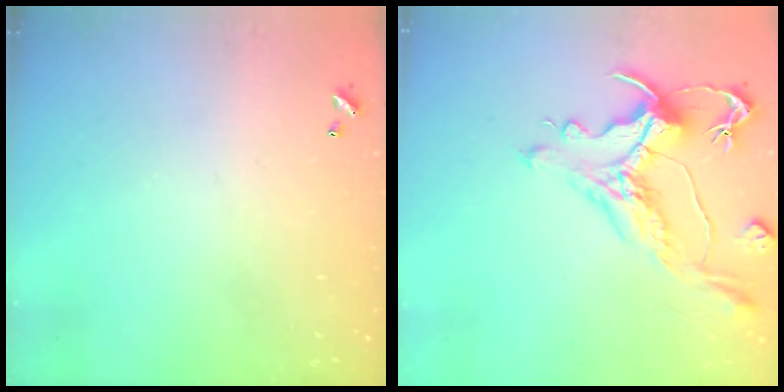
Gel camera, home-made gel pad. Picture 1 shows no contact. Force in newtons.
{"total": 2.2, "press": 1.7, "slide": 1.4}